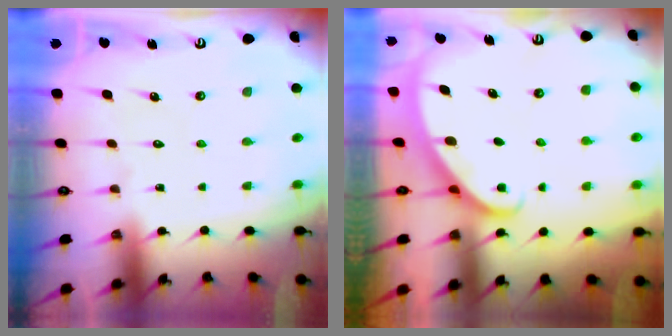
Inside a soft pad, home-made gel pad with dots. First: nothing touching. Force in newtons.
{"total": 1.9, "press": 1.9, "slide": 0.1}